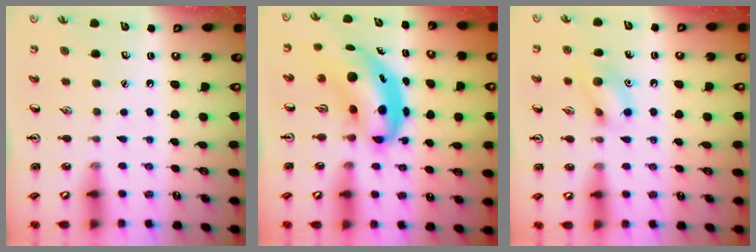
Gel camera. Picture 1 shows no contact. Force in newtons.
{"total": 7.5, "press": 7.2, "slide": 2.0}
{"total": 10.0, "press": 9.9, "slide": 0.8}